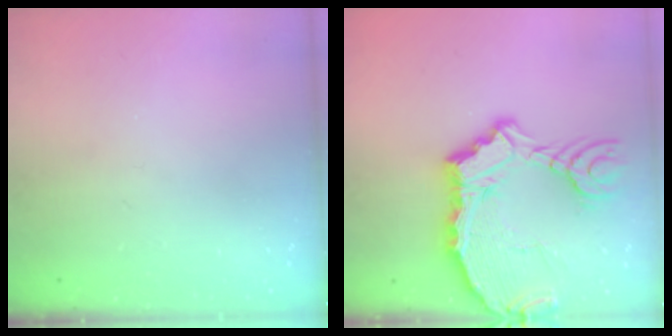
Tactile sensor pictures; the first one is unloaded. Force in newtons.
{"total": 16.2, "press": 16.0, "slide": 2.0}